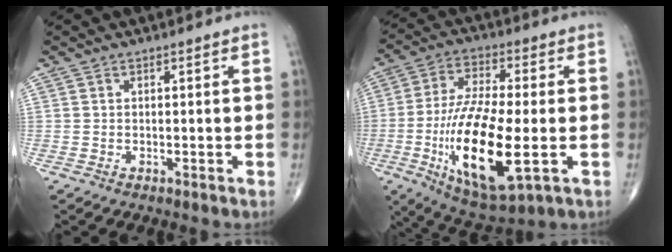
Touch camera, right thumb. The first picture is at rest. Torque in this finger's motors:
{"motor_torque": [1.88, 3.13, 2.12, -0.13, 0.25]}